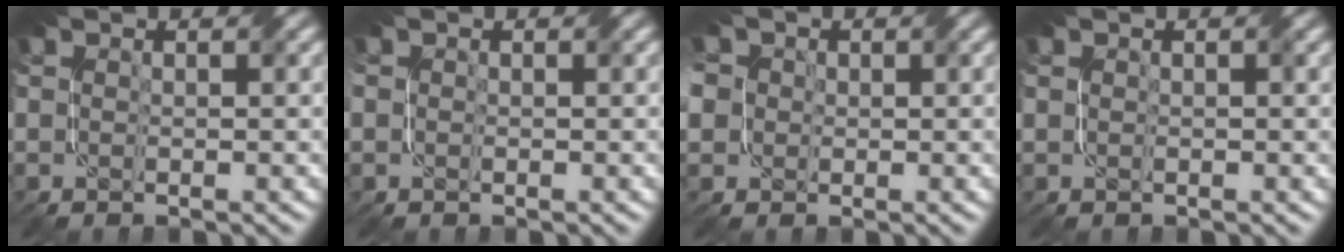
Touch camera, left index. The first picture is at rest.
{"total": 0.7, "force": [0.3, 0.7, -0.2], "torque": [0.005, 0.001, 0.000]}
{"total": 6.8, "force": [0.8, 6.1, 2.9], "torque": [-0.075, 0.031, -0.029]}
{"total": 0.7, "force": [0.4, 0.5, -0.3], "torque": [0.007, 0.003, 0.006]}